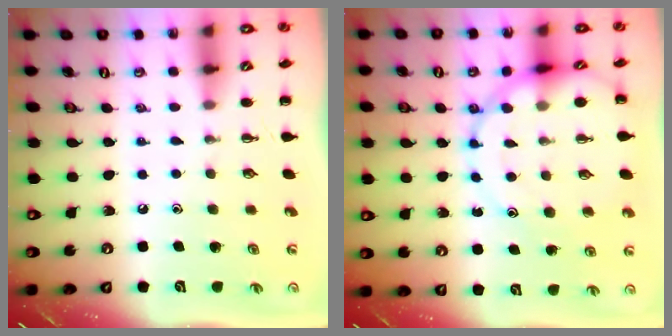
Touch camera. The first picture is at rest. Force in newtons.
{"total": 13.3, "press": 13.2, "slide": 1.9}